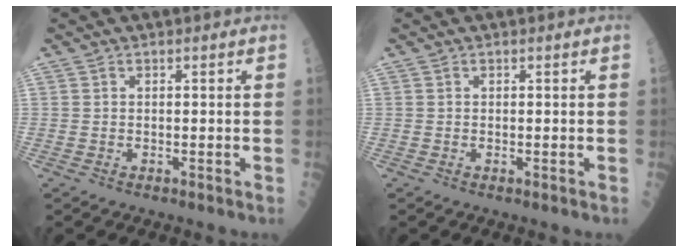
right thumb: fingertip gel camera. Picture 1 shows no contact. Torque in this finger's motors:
{"motor_torque": [2.52, 2.50, 0.34, 0.18, 0.02]}